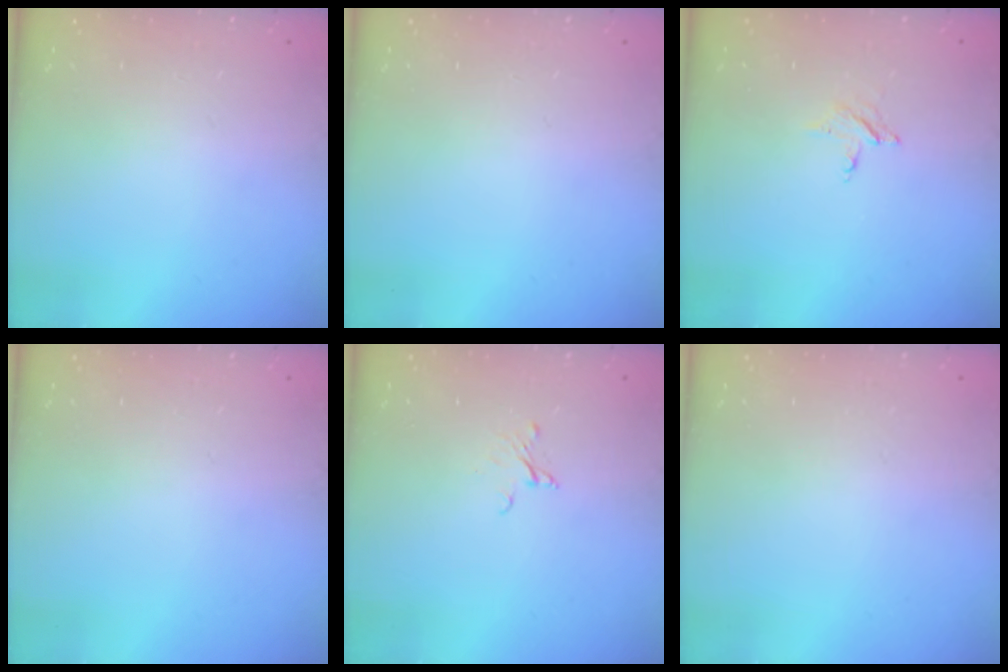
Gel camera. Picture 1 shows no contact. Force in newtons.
{"total": 0.0}
{"total": 2.3, "press": 2.2, "slide": 0.3}
{"total": 0.0}
{"total": 2.0, "press": 2.0, "slide": 0.1}
{"total": 0.0}